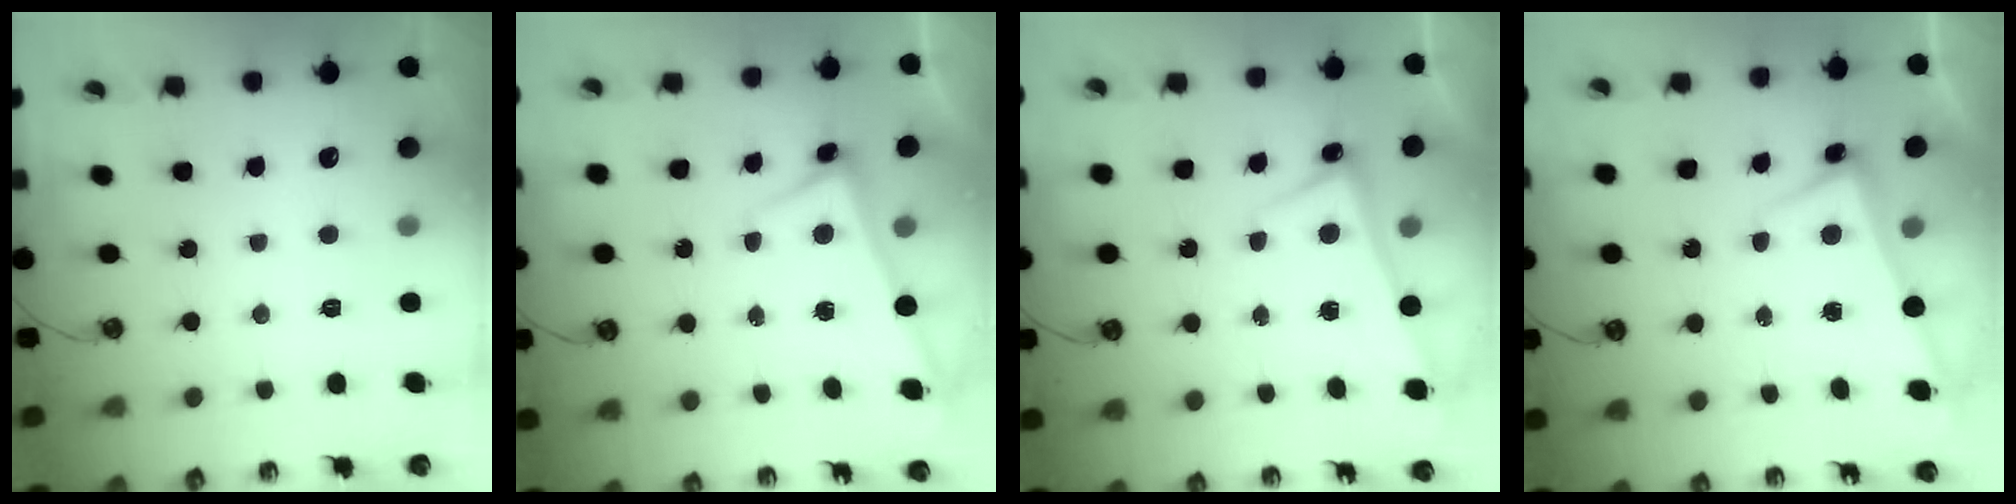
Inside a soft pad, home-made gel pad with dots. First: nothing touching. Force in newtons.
{"total": 2.8, "press": 2.7, "slide": 0.4}
{"total": 2.7, "press": 2.6, "slide": 0.6}
{"total": 2.6, "press": 2.5, "slide": 1.0}